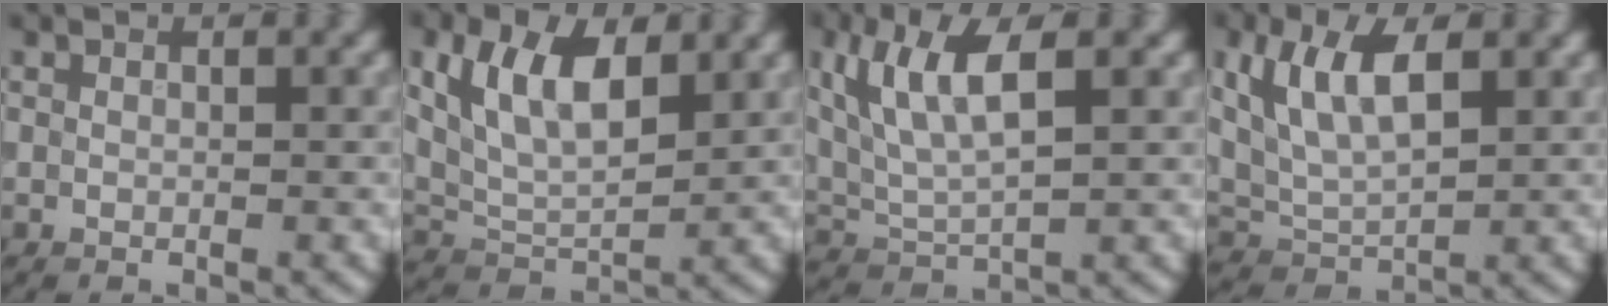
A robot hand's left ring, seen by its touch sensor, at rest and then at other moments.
{"total": 6.8, "force": [2.6, 3.5, 5.2], "torque": [-0.105, 0.003, 0.045]}
{"total": 6.6, "force": [2.4, 2.6, 5.5], "torque": [-0.111, 0.006, 0.048]}
{"total": 6.3, "force": [2.1, 3.2, 5.0], "torque": [-0.101, 0.007, 0.039]}